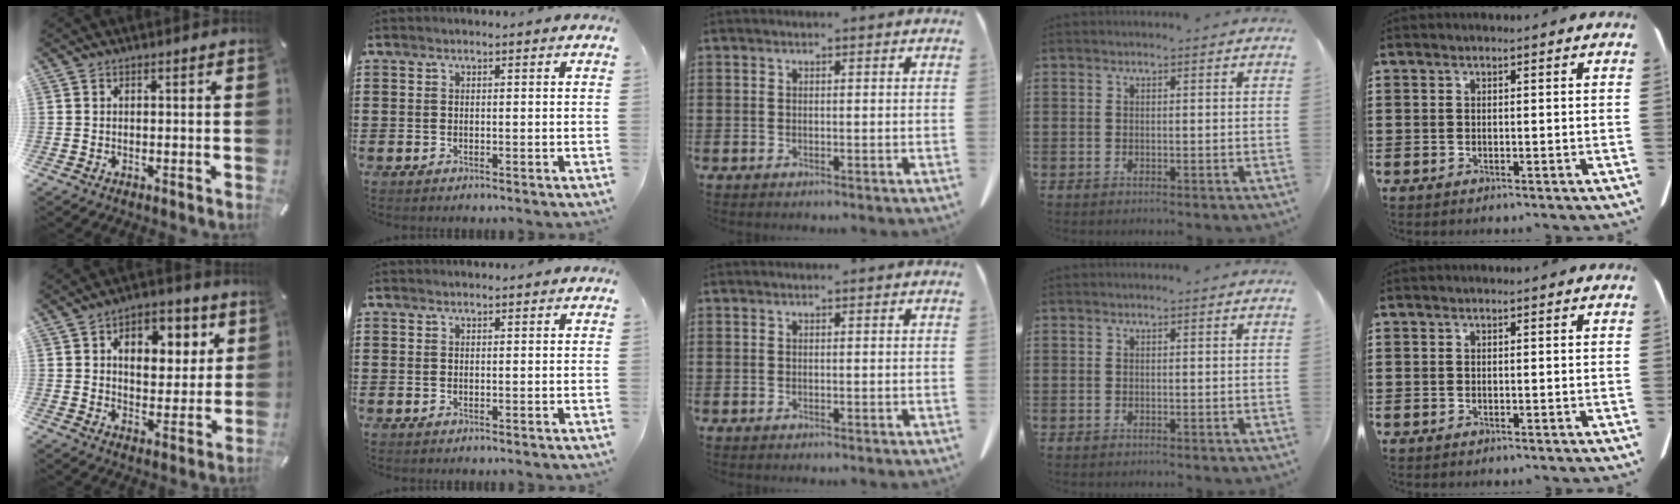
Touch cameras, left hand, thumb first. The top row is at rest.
{"thumb": {"total": 9.7, "force": [4.0, 7.4, 4.9], "torque": [-0.059, -0.018, 0.064]}, "index": {"total": 0.6, "force": [0.6, 0.0, 0.1], "torque": [-0.003, 0.000, 0.012]}}